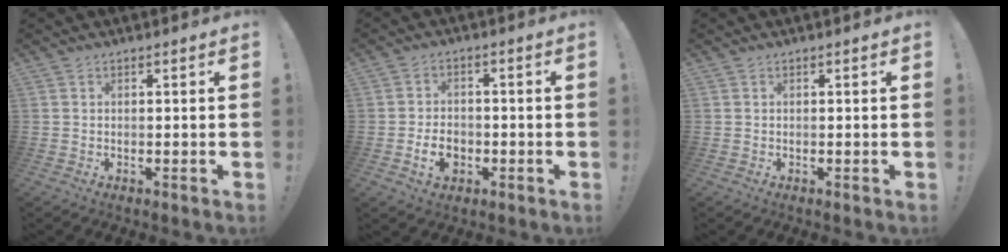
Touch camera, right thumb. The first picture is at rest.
{"total": 6.8, "force": [-2.4, 4.9, 4.0], "torque": [-0.068, 0.008, -0.041]}
{"total": 0.0}